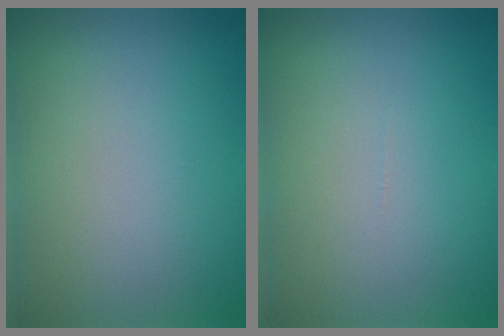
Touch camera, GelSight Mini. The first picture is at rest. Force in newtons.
{"total": 0.0}